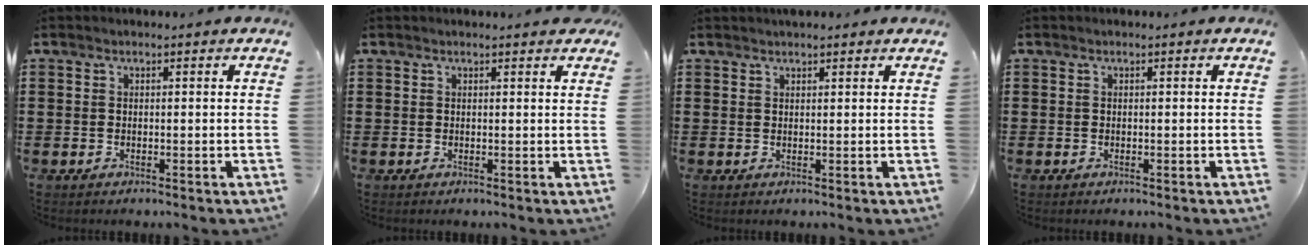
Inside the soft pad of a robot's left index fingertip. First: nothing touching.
{"total": 0.9, "force": [0.8, 0.0, 0.4], "torque": [-0.002, -0.002, 0.013]}
{"total": 1.2, "force": [1.1, 0.2, 0.4], "torque": [-0.009, 0.001, 0.022]}
{"total": 0.0}